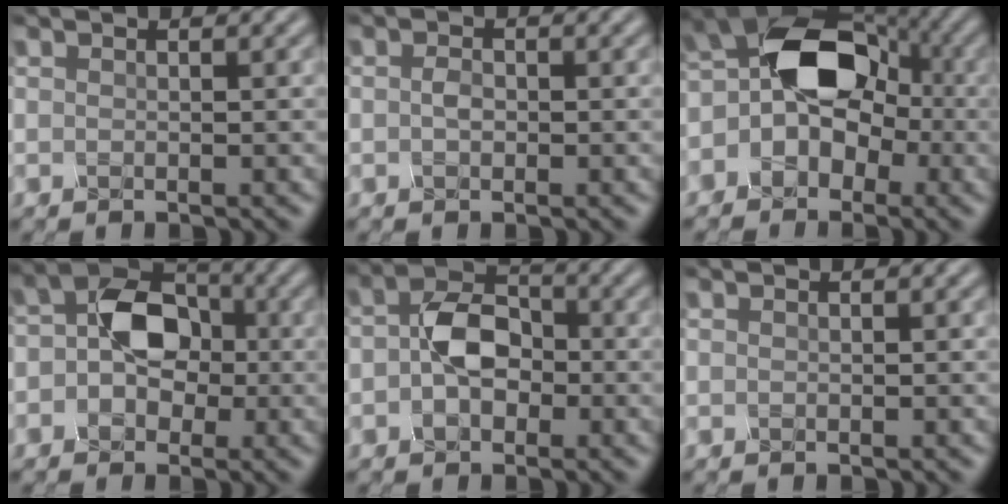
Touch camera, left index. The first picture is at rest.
{"total": 1.2, "force": [-0.1, 0.8, 0.9], "torque": [-0.019, 0.000, -0.005]}
{"total": 10.2, "force": [-0.8, 7.4, 6.9], "torque": [-0.062, 0.029, -0.046]}
{"total": 5.5, "force": [-0.4, 4.0, 3.8], "torque": [-0.054, 0.013, -0.017]}
{"total": 4.5, "force": [-0.6, 3.1, 3.2], "torque": [-0.057, 0.006, -0.019]}
{"total": 0.0}